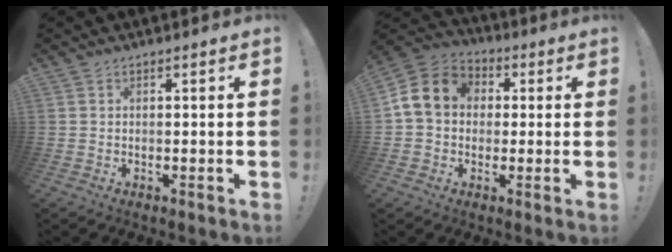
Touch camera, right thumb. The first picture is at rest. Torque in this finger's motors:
{"motor_torque": [0.50, 0.44, 0.95, 0.05, 0.04]}